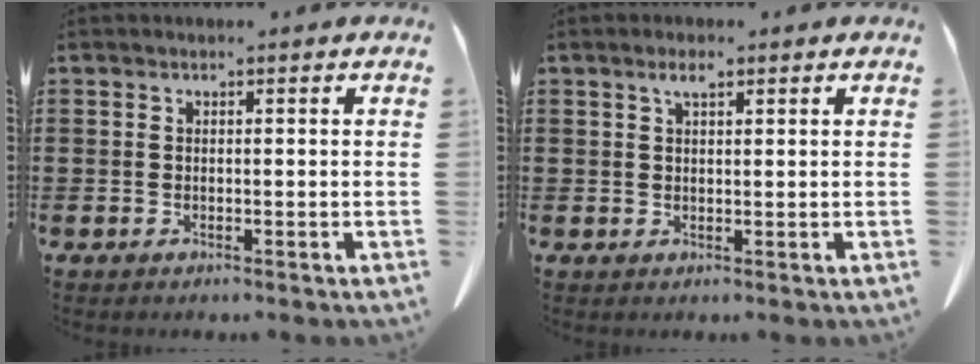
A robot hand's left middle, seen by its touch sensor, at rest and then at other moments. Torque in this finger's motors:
{"motor_torque": [0.39, 0.22, 0.04, 0.02]}